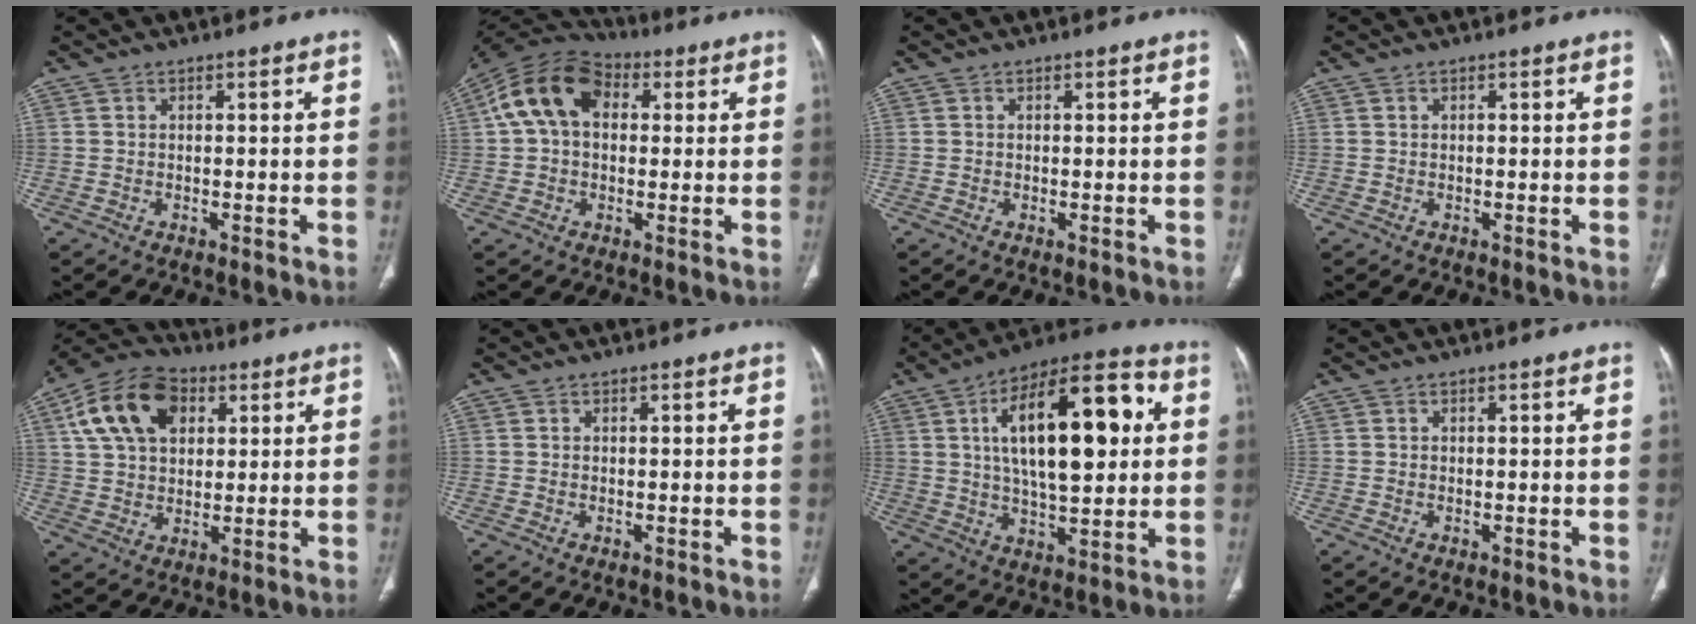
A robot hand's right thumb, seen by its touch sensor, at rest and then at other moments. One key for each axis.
{"total": 13.7, "fx": 2.8, "fy": 9.5, "fz": 9.5, "tx": -0.165, "ty": 0.035, "tz": 0.038}
{"total": 0.0}
{"total": 0.0}
{"total": 15.3, "fx": 5.5, "fy": 10.2, "fz": 10.0, "tx": -0.169, "ty": 0.007, "tz": 0.095}
{"total": 0.0}
{"total": 22.5, "fx": 4.8, "fy": 9.6, "fz": 19.7, "tx": -0.292, "ty": 0.012, "tz": 0.069}
{"total": 0.0}